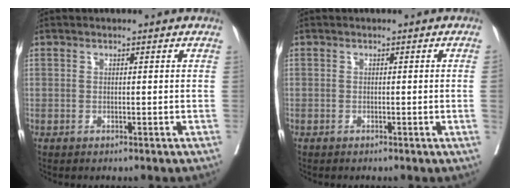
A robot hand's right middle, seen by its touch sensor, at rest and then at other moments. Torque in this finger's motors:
{"motor_torque": [-0.07, -0.75, -0.57, -0.21]}